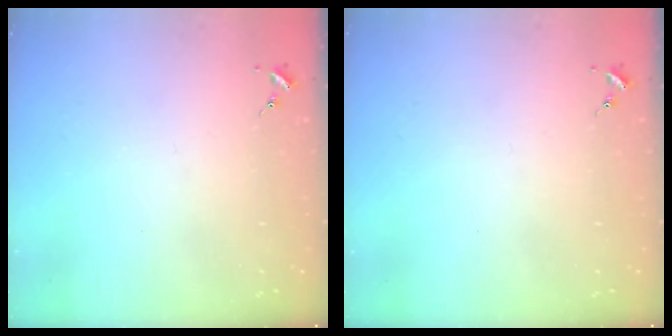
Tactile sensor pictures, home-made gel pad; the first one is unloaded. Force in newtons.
{"total": 0.0}